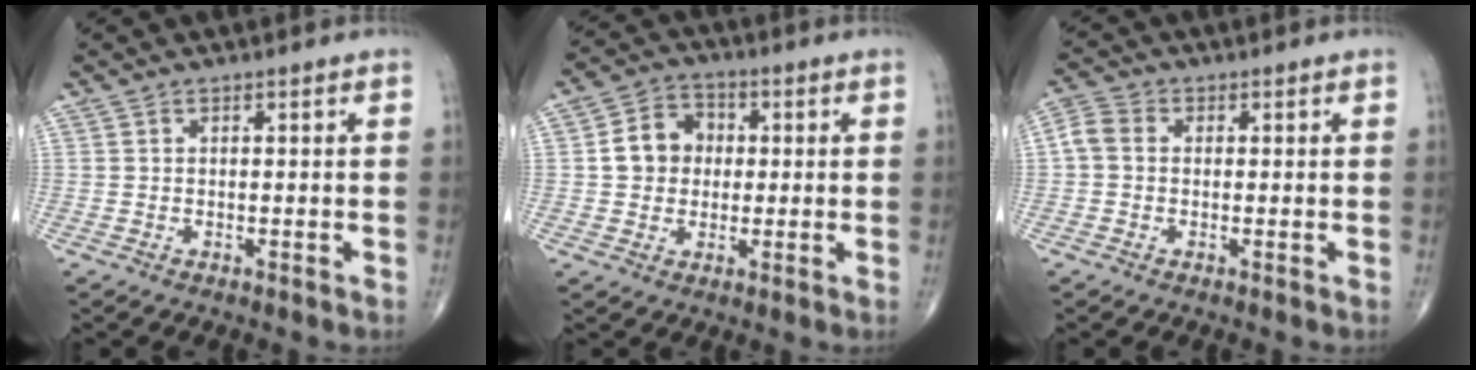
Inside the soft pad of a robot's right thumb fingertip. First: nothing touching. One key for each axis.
{"total": 8.0, "fx": 0.5, "fy": 6.8, "fz": 4.2, "tx": -0.046, "ty": 0.016, "tz": -0.001}
{"total": 4.0, "fx": 0.1, "fy": 3.3, "fz": 2.3, "tx": -0.049, "ty": 0.013, "tz": -0.007}